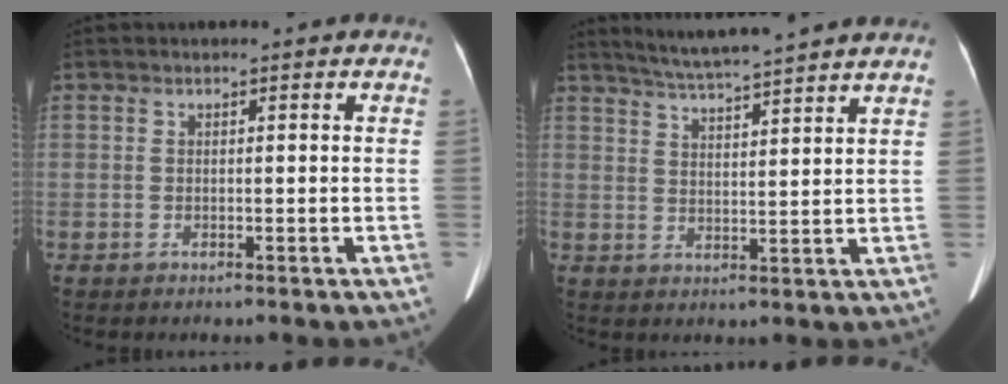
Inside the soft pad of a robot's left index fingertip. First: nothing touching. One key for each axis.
{"total": 11.5, "fx": 10.4, "fy": -0.8, "fz": 4.9, "tx": -0.091, "ty": 0.020, "tz": 0.148}